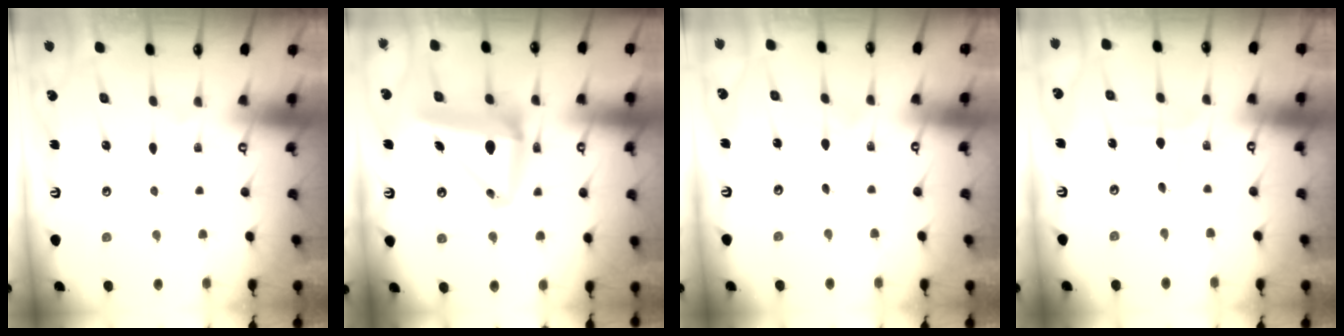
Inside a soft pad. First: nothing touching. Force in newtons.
{"total": 13.5, "press": 13.2, "slide": 2.9}
{"total": 1.9, "press": 1.9, "slide": 0.2}
{"total": 2.3, "press": 2.3, "slide": 0.2}